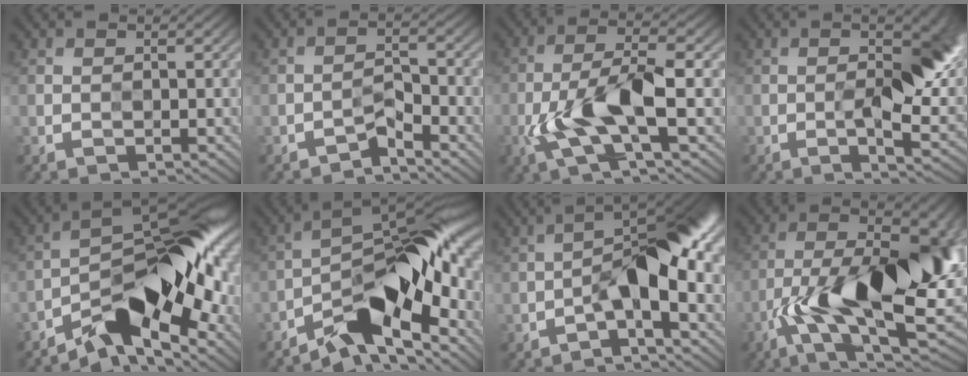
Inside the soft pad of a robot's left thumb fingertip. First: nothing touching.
{"total": 2.4, "force": [-2.1, 0.5, 0.9], "torque": [-0.011, 0.010, -0.044]}
{"total": 9.2, "force": [-2.6, 2.8, 8.4], "torque": [-0.167, 0.008, -0.054]}
{"total": 9.9, "force": [0.0, 3.1, 9.4], "torque": [-0.132, -0.001, 0.005]}
{"total": 12.9, "force": [-6.2, 5.3, 10.0], "torque": [-0.145, 0.002, -0.116]}
{"total": 11.8, "force": [-6.4, 4.1, 9.1], "torque": [-0.136, 0.006, -0.118]}
{"total": 8.1, "force": [-1.9, 2.3, 7.5], "torque": [-0.116, 0.028, -0.041]}
{"total": 18.8, "force": [-4.8, 7.9, 16.4], "torque": [-0.254, -0.002, -0.077]}